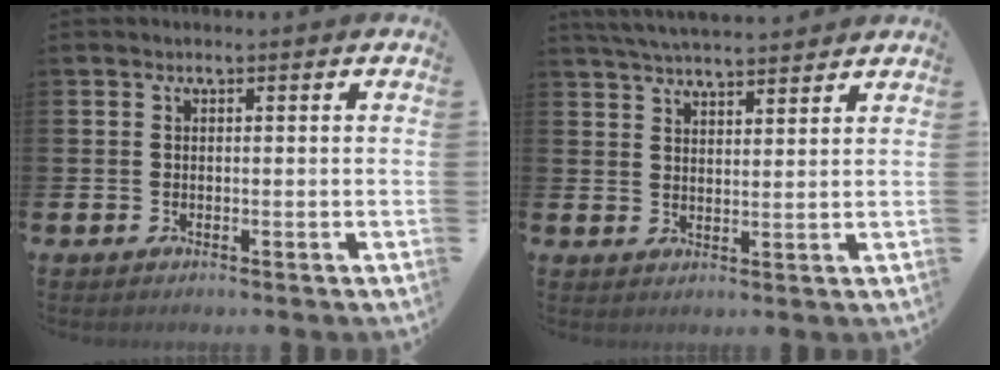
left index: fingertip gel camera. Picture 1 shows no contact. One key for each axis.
{"total": 4.6, "fx": 4.5, "fy": 0.2, "fz": 0.7, "tx": -0.026, "ty": -0.020, "tz": 0.082}